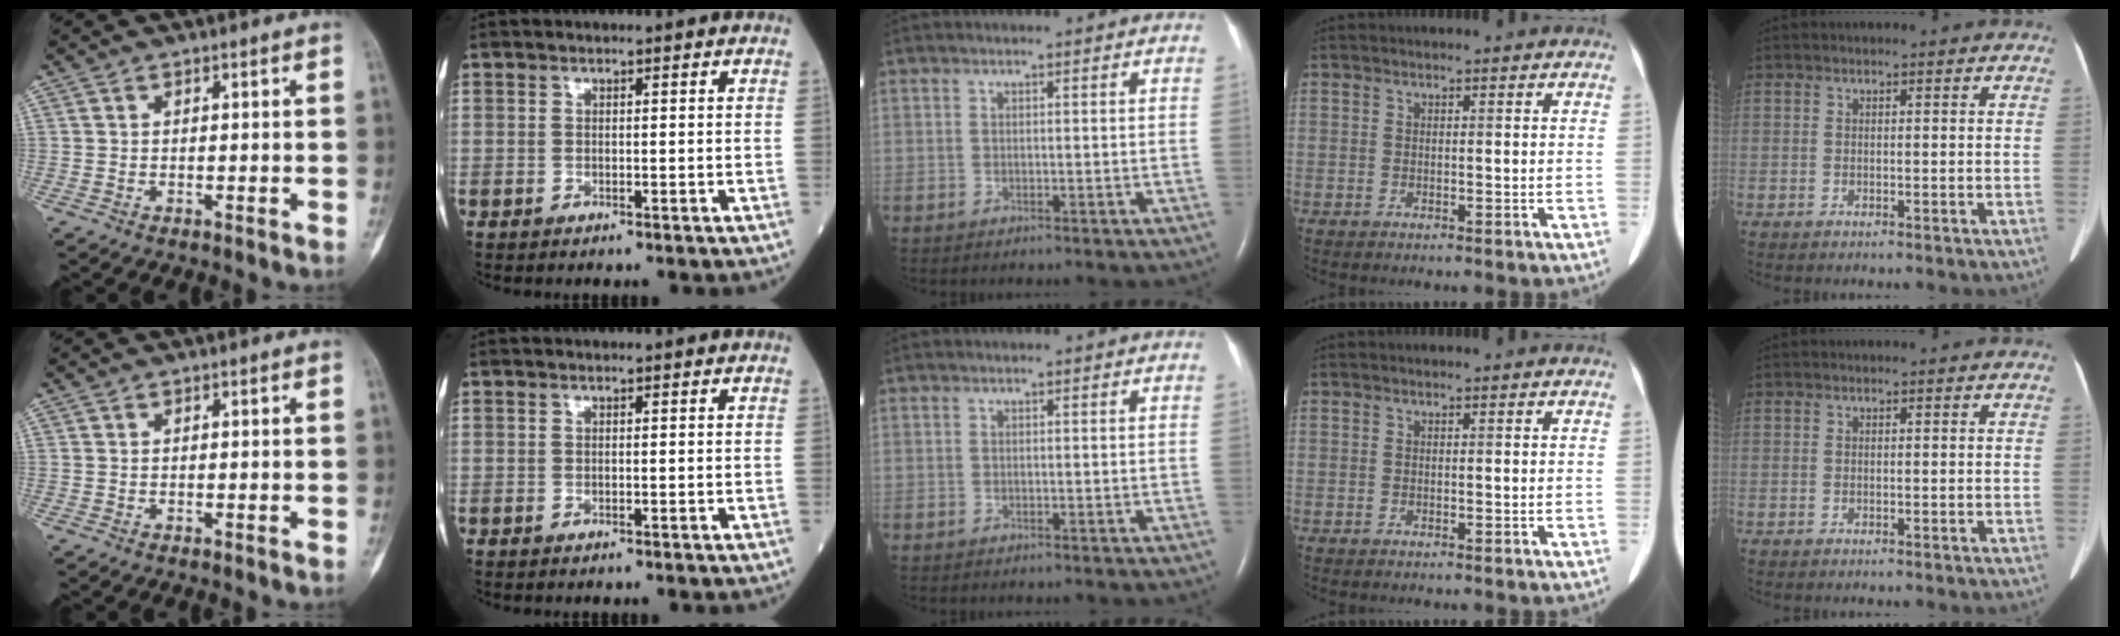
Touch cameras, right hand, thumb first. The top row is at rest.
{}